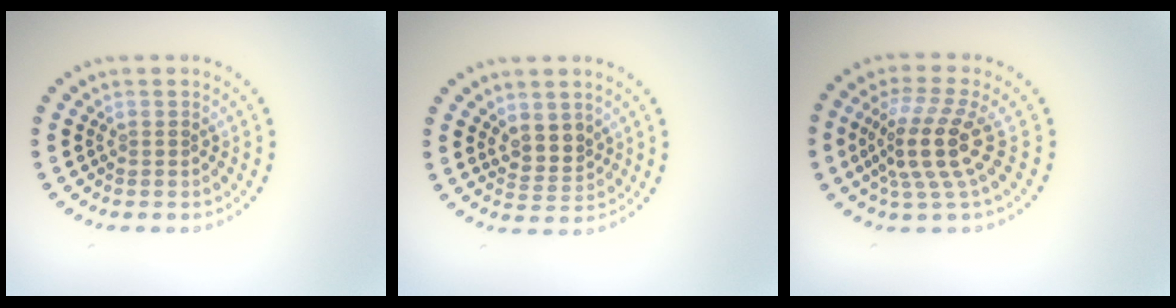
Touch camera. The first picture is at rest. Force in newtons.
{"total": 2.5, "press": 2.2, "slide": 1.2}
{"total": 4.7, "press": 3.5, "slide": 3.2}